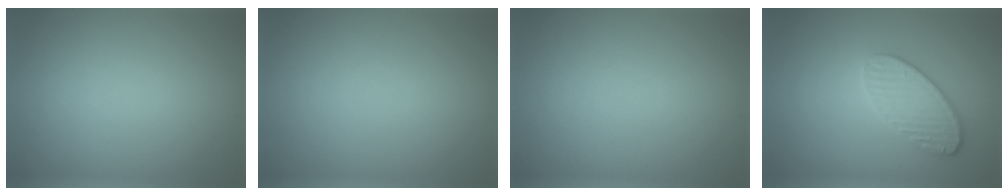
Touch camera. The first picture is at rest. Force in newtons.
{"total": 0.0}
{"total": 0.0}
{"total": 3.5, "press": 3.1, "slide": 1.7}